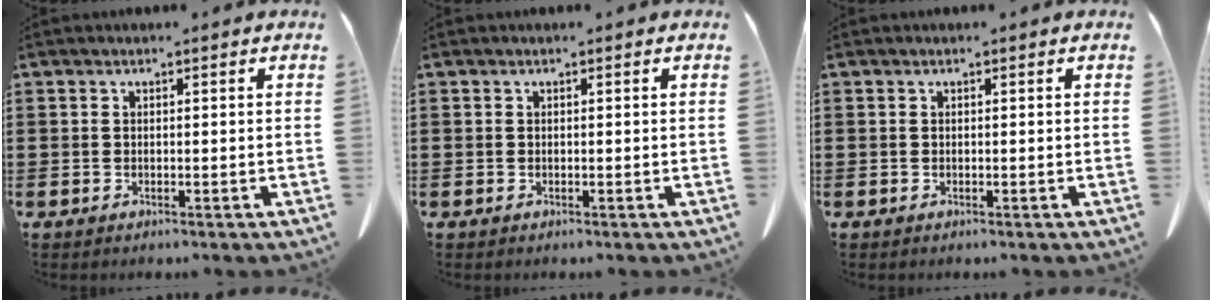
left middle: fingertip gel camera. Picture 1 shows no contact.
{"total": 0.0}
{"total": 0.0}